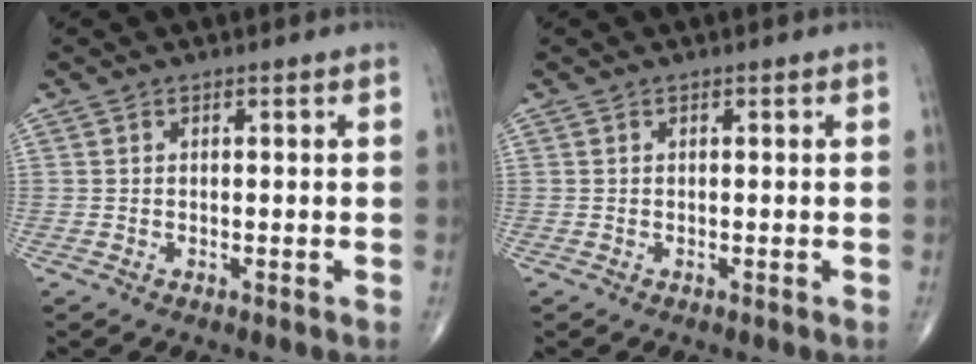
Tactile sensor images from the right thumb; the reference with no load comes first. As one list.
[{"total": 0.0}]